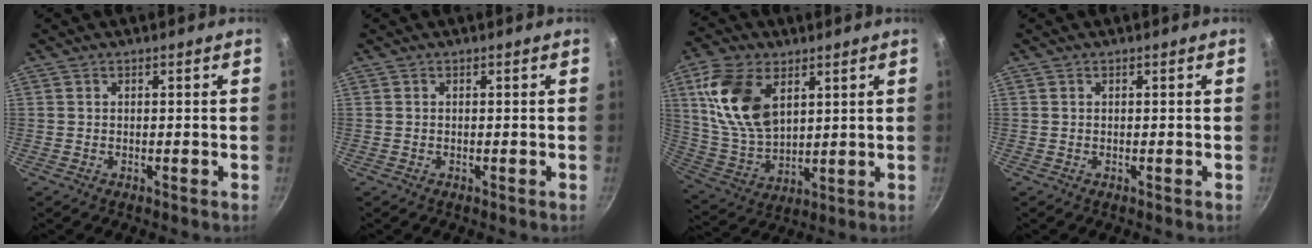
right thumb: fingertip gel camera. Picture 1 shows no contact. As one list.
[{"total": 0.0}, {"total": 15.9, "force": [5.8, 9.5, 11.3], "torque": [-0.201, -0.018, 0.125]}, {"total": 0.0}]